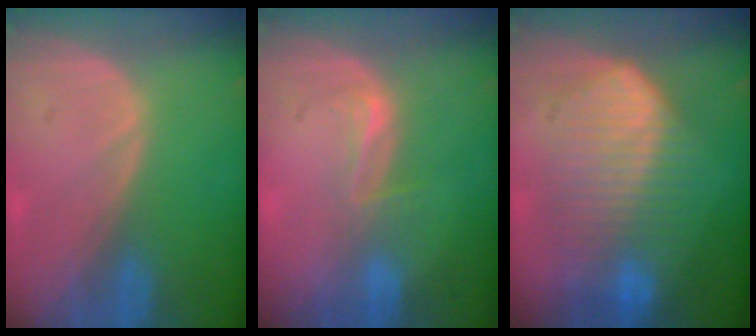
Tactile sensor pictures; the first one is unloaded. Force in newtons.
{"total": 2.7, "press": 2.3, "slide": 1.5}
{"total": 10.4, "press": 10.4, "slide": 0.5}